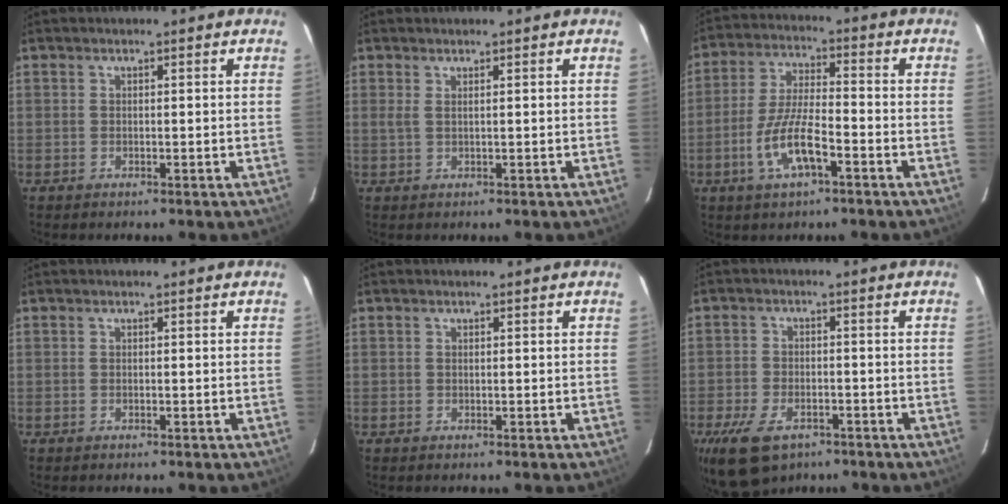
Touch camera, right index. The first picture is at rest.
{"total": 1.0, "force": [0.6, -0.1, 0.8], "torque": [-0.019, 0.002, 0.010]}
{"total": 9.8, "force": [-4.4, 2.7, 8.3], "torque": [-0.170, -0.004, -0.081]}
{"total": 0.0}
{"total": 0.0}
{"total": 11.5, "force": [-7.1, 6.2, 6.5], "torque": [-0.159, -0.023, -0.121]}